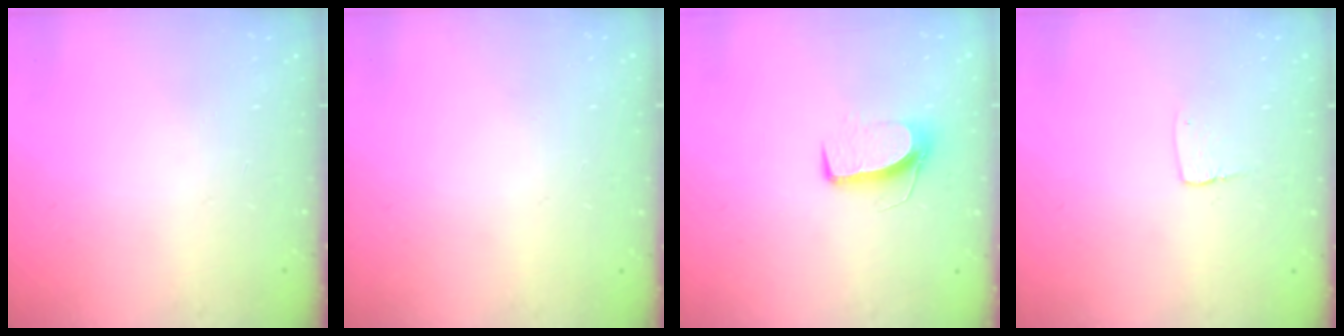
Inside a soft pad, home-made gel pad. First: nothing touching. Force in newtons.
{"total": 0.0}
{"total": 7.8, "press": 7.7, "slide": 0.5}
{"total": 2.9, "press": 2.9, "slide": 0.2}